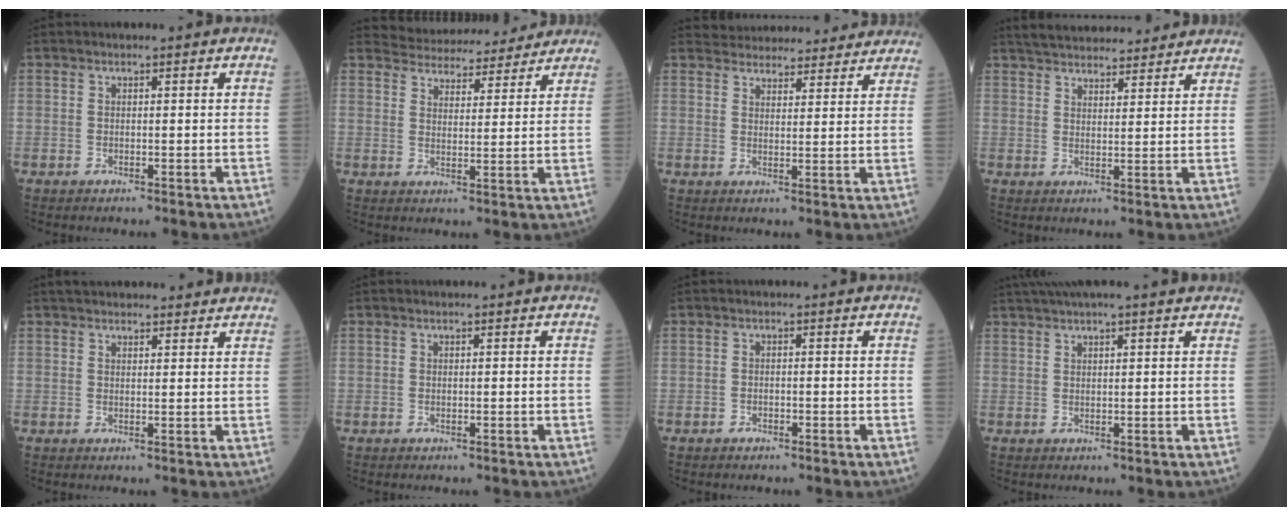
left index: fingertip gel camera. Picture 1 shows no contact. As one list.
[{"total": 12.4, "force": [11.8, 3.2, 2.1], "torque": [-0.019, 0.017, 0.152]}, {"total": 14.4, "force": [13.6, 3.8, 2.8], "torque": [-0.025, 0.022, 0.170]}, {"total": 14.5, "force": [13.4, 3.2, 4.6], "torque": [-0.064, 0.030, 0.189]}, {"total": 10.0, "force": [9.1, 2.6, 3.3], "torque": [-0.031, 0.028, 0.111]}, {"total": 0.0}, {"total": 0.7, "force": [-0.6, 0.4, 0.1], "torque": [-0.004, -0.001, -0.015]}, {"total": 8.9, "force": [7.5, 0.1, 4.7], "torque": [-0.079, 0.040, 0.098]}]